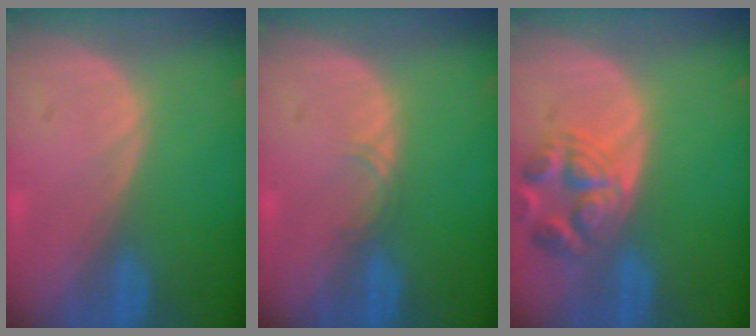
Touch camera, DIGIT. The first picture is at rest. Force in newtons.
{"total": 1.1, "press": 1.1, "slide": 0.1}
{"total": 6.5, "press": 6.3, "slide": 1.6}